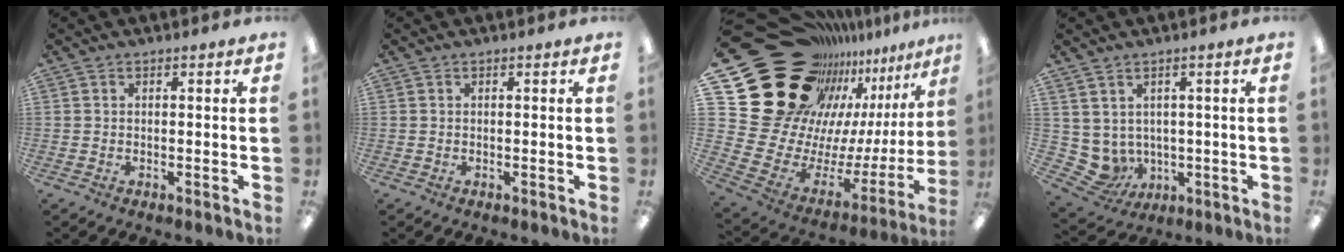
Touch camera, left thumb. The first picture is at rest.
{"total": 0.0}
{"total": 30.8, "force": [17.7, 20.4, 14.7], "torque": [-0.216, -0.177, 0.396]}
{"total": 5.2, "force": [1.1, 5.0, 1.1], "torque": [-0.051, -0.023, 0.029]}